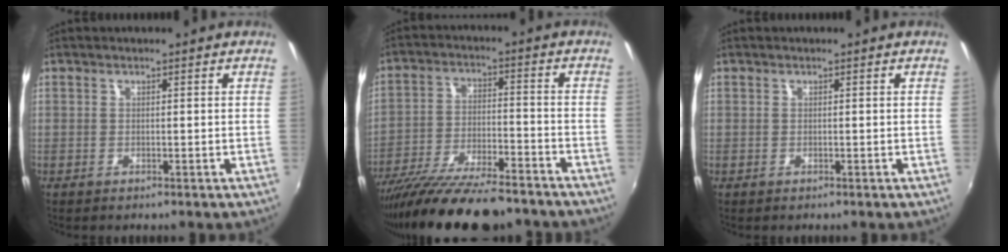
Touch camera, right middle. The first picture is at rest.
{"total": 19.7, "force": [-16.5, 3.7, 10.0], "torque": [-0.193, -0.044, -0.265]}
{"total": 0.0}